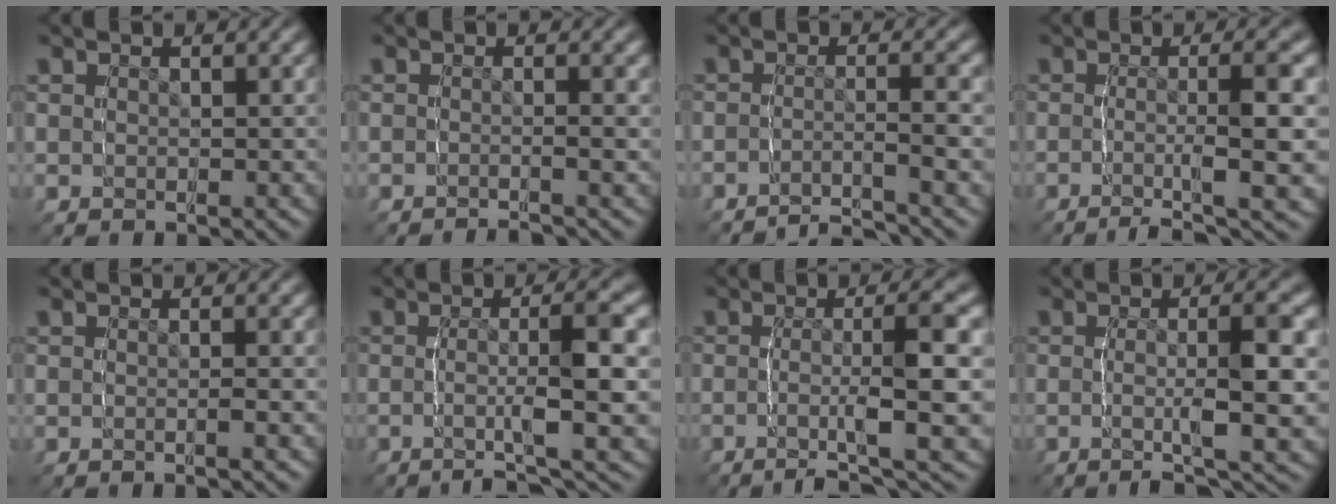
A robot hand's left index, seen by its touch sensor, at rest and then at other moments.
{"total": 2.2, "force": [-2.1, -0.1, 0.5], "torque": [-0.018, -0.007, -0.038]}
{"total": 7.6, "force": [-7.4, 0.5, 1.7], "torque": [-0.021, -0.024, -0.116]}
{"total": 6.6, "force": [-3.4, 0.8, 5.6], "torque": [-0.081, -0.011, -0.052]}
{"total": 0.8, "force": [-0.6, -0.1, 0.5], "torque": [-0.013, 0.005, -0.020]}
{"total": 5.4, "force": [-2.2, 0.2, 4.9], "torque": [-0.079, -0.007, -0.039]}
{"total": 6.2, "force": [-2.7, 0.4, 5.5], "torque": [-0.088, -0.007, -0.045]}
{"total": 5.3, "force": [-1.5, 0.4, 5.1], "torque": [-0.081, -0.007, -0.029]}